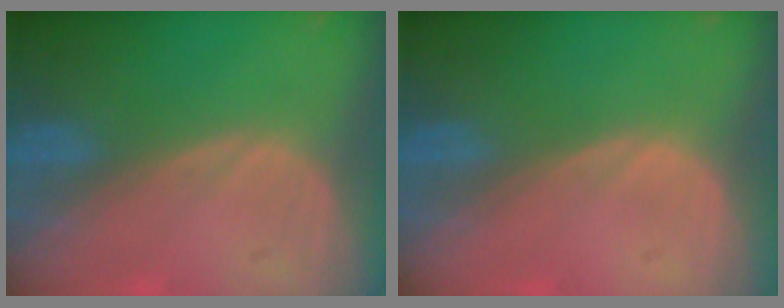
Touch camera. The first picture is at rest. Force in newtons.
{"total": 0.0}